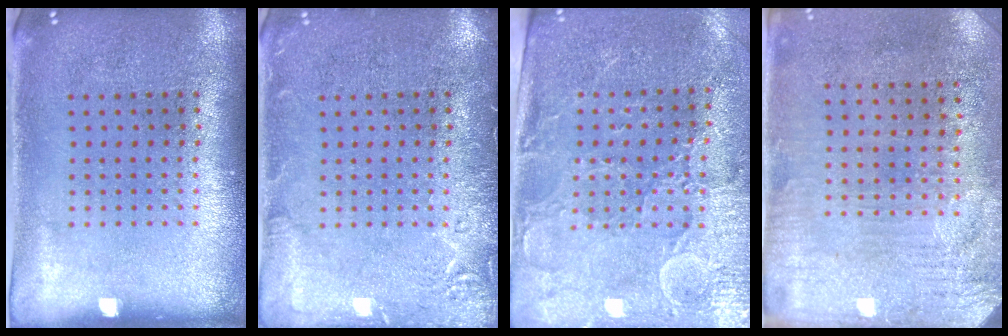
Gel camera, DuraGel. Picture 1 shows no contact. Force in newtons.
{"total": 2.4, "press": 2.4, "slide": 0.4}
{"total": 3.2, "press": 3.0, "slide": 1.3}
{"total": 3.3, "press": 2.7, "slide": 1.8}